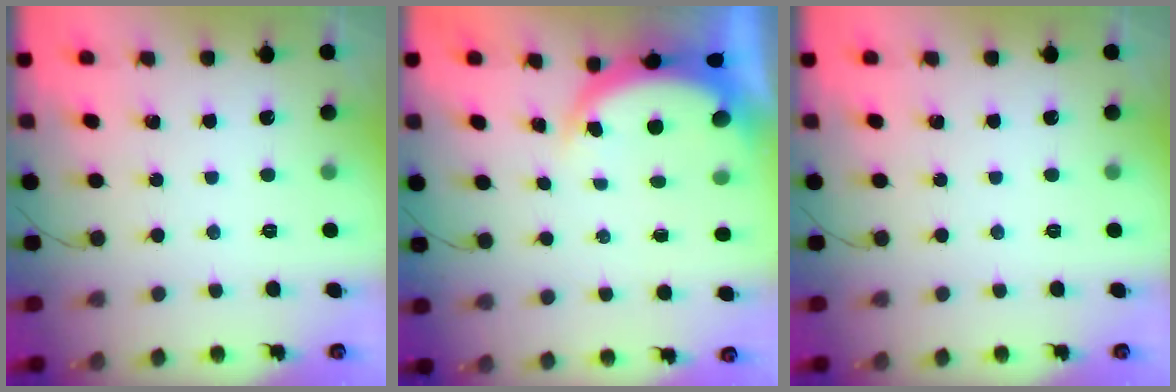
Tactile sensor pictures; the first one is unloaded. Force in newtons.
{"total": 4.7, "press": 4.5, "slide": 1.4}
{"total": 0.0}